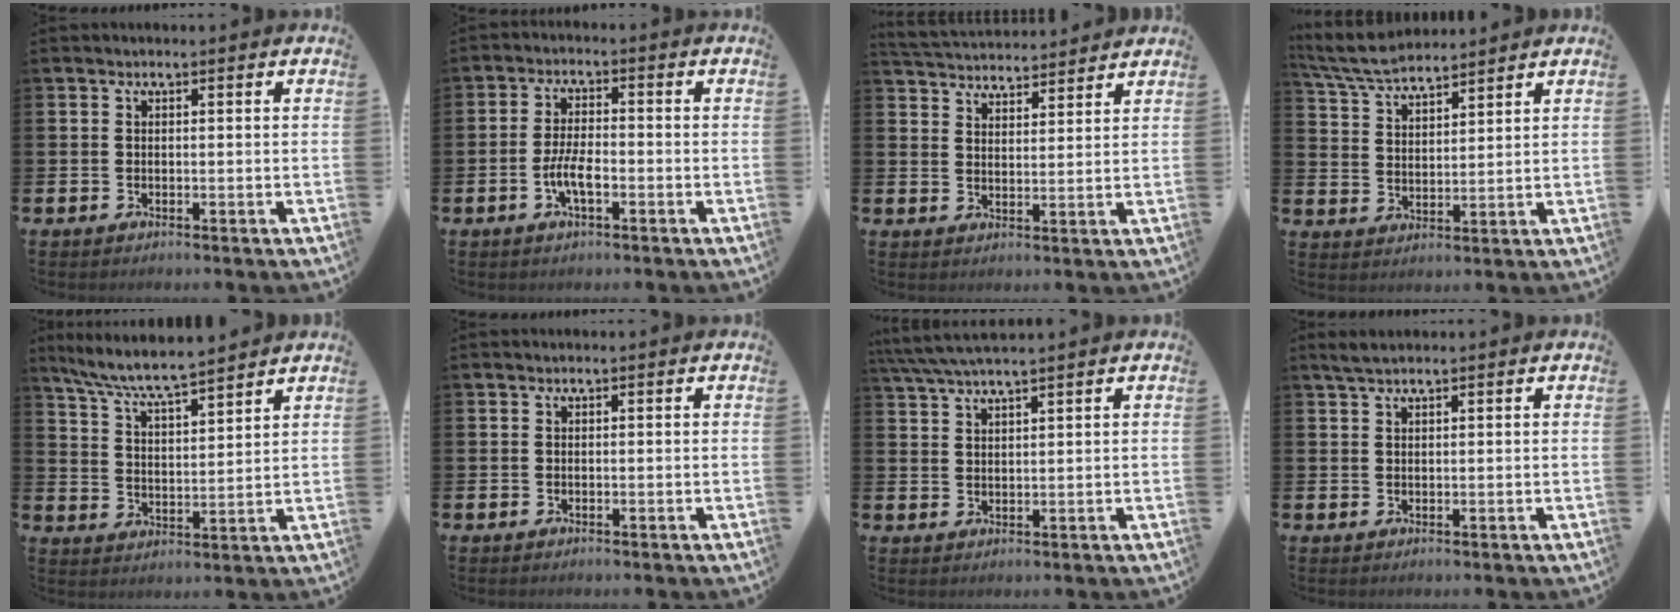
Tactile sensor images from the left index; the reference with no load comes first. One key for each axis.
{"total": 4.3, "fx": -1.4, "fy": 1.5, "fz": 3.8, "tx": -0.075, "ty": -0.001, "tz": -0.030}
{"total": 4.5, "fx": 4.4, "fy": 0.7, "fz": -0.3, "tx": -0.017, "ty": -0.026, "tz": 0.081}
{"total": 6.1, "fx": 5.9, "fy": 1.0, "fz": 1.5, "tx": -0.048, "ty": -0.024, "tz": 0.108}
{"total": 7.3, "fx": 6.9, "fy": 0.2, "fz": 2.4, "tx": -0.073, "ty": -0.038, "tz": 0.122}
{"total": 0.0}
{"total": 4.0, "fx": 3.6, "fy": -0.1, "fz": 1.7, "tx": -0.047, "ty": -0.007, "tz": 0.068}
{"total": 2.0, "fx": 1.6, "fy": 0.4, "fz": 1.1, "tx": -0.023, "ty": 0.004, "tz": 0.029}